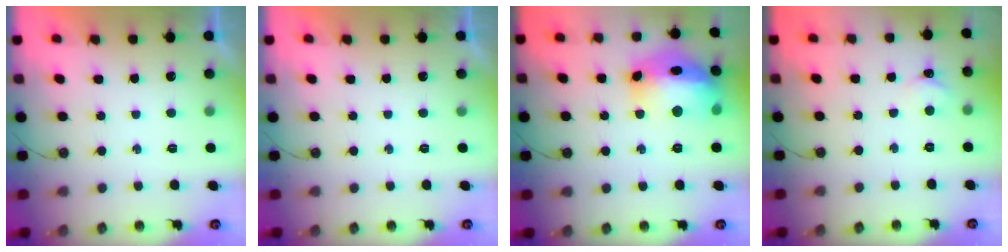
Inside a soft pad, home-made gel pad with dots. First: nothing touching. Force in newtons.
{"total": 0.0}
{"total": 19.2, "press": 19.0, "slide": 2.5}
{"total": 2.0, "press": 2.0, "slide": 0.3}